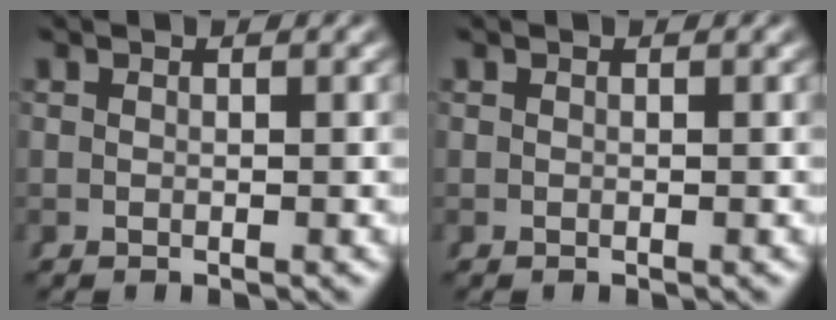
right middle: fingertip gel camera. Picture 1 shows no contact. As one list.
[{"total": 0.0}]